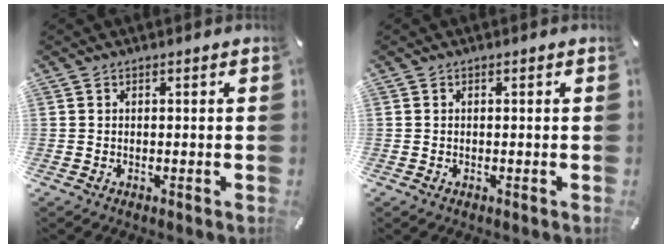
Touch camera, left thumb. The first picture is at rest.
{"total": 0.0}